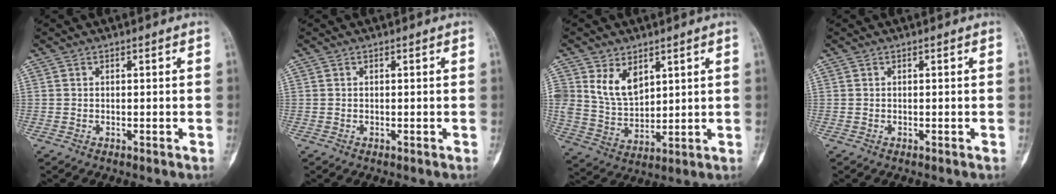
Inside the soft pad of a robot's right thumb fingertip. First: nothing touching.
{"total": 0.0}
{"total": 8.7, "force": [4.2, 5.7, 5.1], "torque": [-0.071, -0.029, 0.095]}
{"total": 0.0}